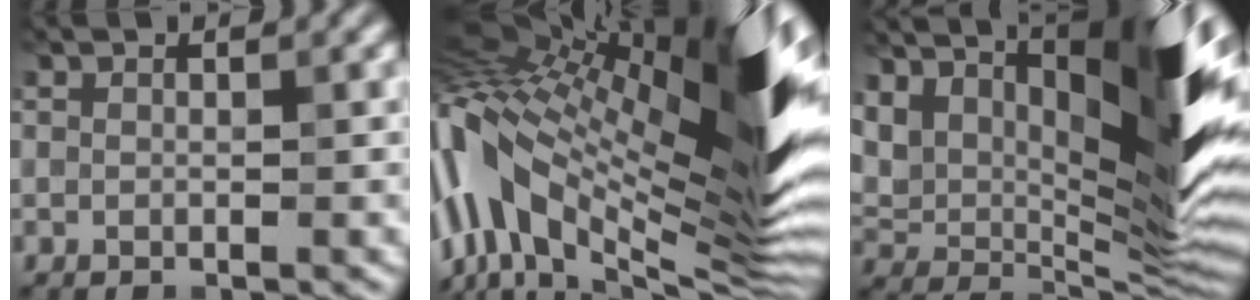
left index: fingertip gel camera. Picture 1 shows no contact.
{"total": 18.6, "force": [2.2, 6.7, 17.2], "torque": [-0.317, 0.019, 0.033]}
{"total": 15.6, "force": [7.5, 5.5, 12.5], "torque": [-0.179, 0.015, 0.123]}